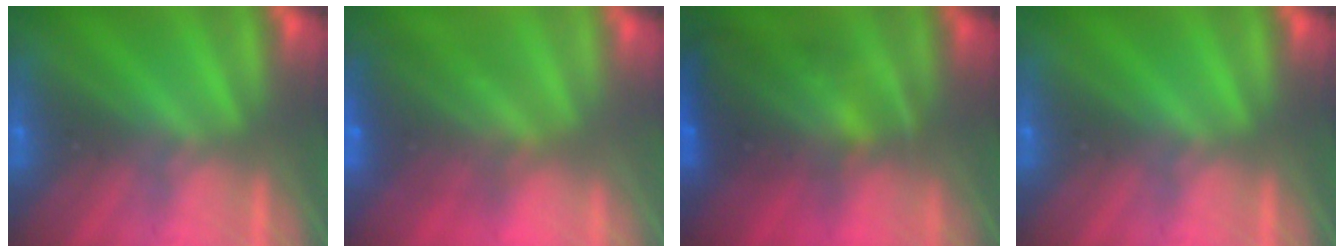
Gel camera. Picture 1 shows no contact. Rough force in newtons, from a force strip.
{"total": 7.2}
{"total": 8.0}
{"total": 0.0}